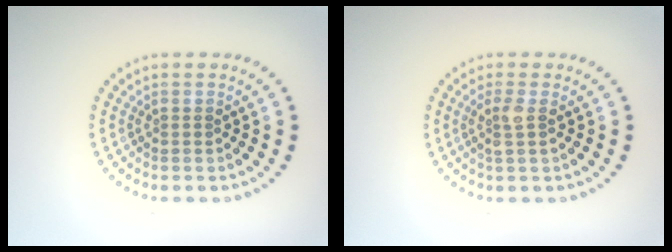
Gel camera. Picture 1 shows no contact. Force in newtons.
{"total": 1.6, "press": 1.3, "slide": 0.9}